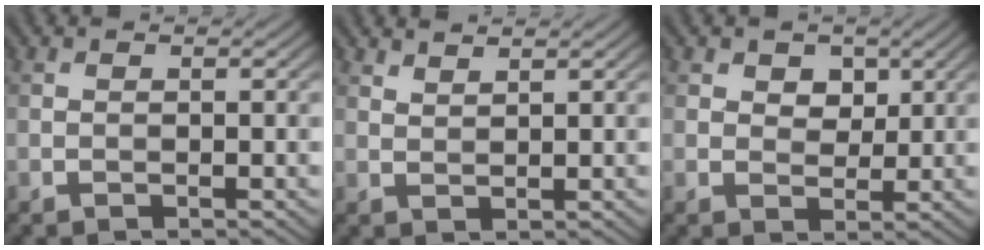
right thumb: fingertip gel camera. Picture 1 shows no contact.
{"total": 1.8, "force": [1.7, 0.3, 0.7], "torque": [-0.015, -0.003, 0.038]}
{"total": 3.5, "force": [1.6, 2.5, 1.8], "torque": [-0.035, -0.005, 0.019]}